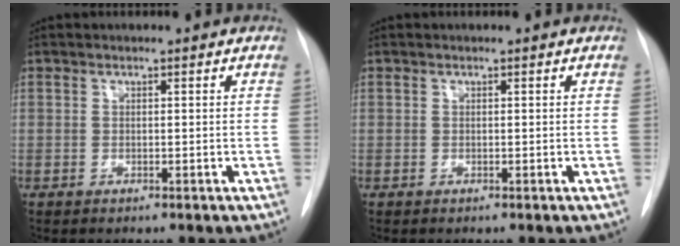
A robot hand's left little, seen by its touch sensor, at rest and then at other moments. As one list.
[{"total": 0.0}]